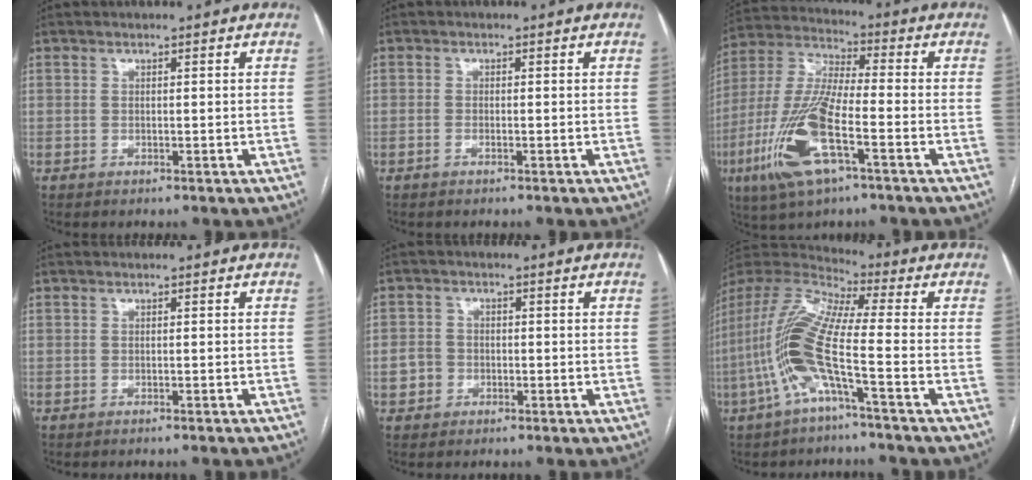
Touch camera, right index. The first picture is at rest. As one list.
[{"total": 0.7, "force": [-0.5, 0.2, 0.5], "torque": [-0.010, 0.001, -0.008]}, {"total": 15.7, "force": [-6.3, 3.2, 14.1], "torque": [-0.311, -0.014, -0.117]}, {"total": 2.7, "force": [-2.6, 0.2, 0.9], "torque": [-0.012, 0.000, -0.032]}, {"total": 3.2, "force": [-1.2, 2.9, 0.9], "torque": [-0.017, 0.016, -0.021]}, {"total": 14.4, "force": [-4.4, 1.0, 13.7], "torque": [-0.300, 0.009, -0.094]}]